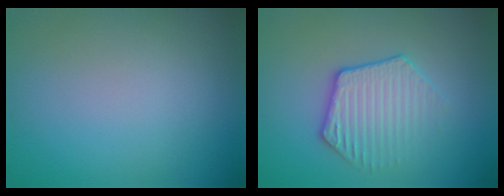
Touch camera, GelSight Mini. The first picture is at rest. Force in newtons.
{"total": 3.4, "press": 3.1, "slide": 1.4}